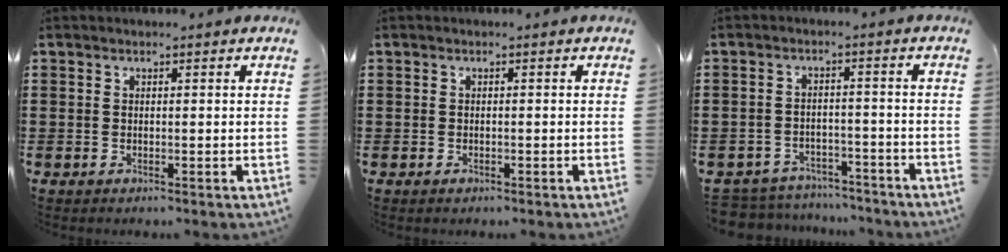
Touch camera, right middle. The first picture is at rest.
{"total": 0.5, "force": [-0.4, 0.3, 0.1], "torque": [-0.001, 0.000, -0.008]}
{"total": 4.5, "force": [-4.5, 0.7, -0.1], "torque": [-0.010, 0.005, -0.096]}